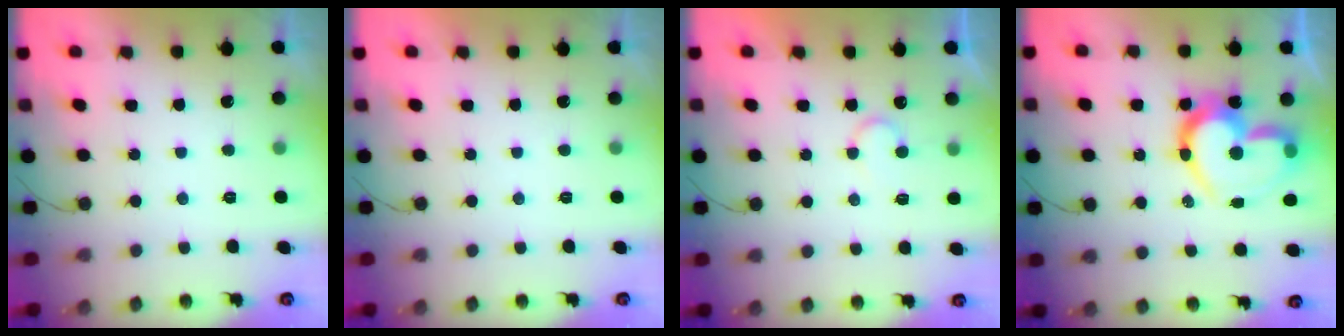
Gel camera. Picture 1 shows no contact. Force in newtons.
{"total": 1.8, "press": 1.8, "slide": 0.0}
{"total": 5.4, "press": 5.4, "slide": 0.3}
{"total": 20.1, "press": 20.1, "slide": 1.2}